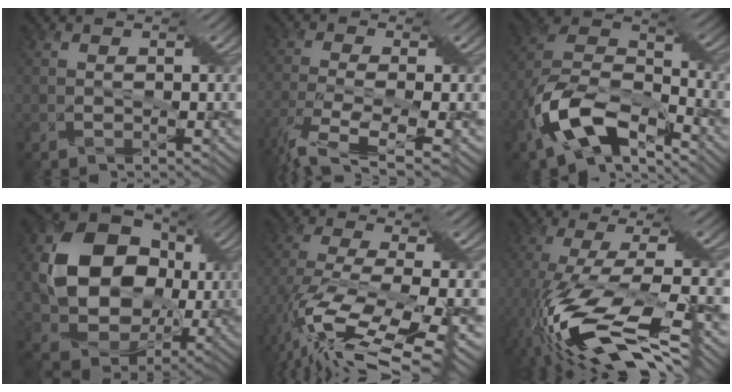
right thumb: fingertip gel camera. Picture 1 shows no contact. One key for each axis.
{"total": 9.1, "fx": -5.5, "fy": 1.8, "fz": 7.1, "tx": -0.166, "ty": -0.020, "tz": -0.102}
{"total": 12.5, "fx": -7.1, "fy": 5.8, "fz": 8.6, "tx": -0.193, "ty": -0.009, "tz": -0.147}
{"total": 15.0, "fx": 1.8, "fy": 11.6, "fz": 9.3, "tx": -0.192, "ty": -0.027, "tz": 0.045}
{"total": 14.0, "fx": -7.4, "fy": 3.7, "fz": 11.3, "tx": -0.270, "ty": -0.016, "tz": -0.127}
{"total": 16.6, "fx": -7.2, "fy": 4.2, "fz": 14.3, "tx": -0.320, "ty": -0.013, "tz": -0.128}